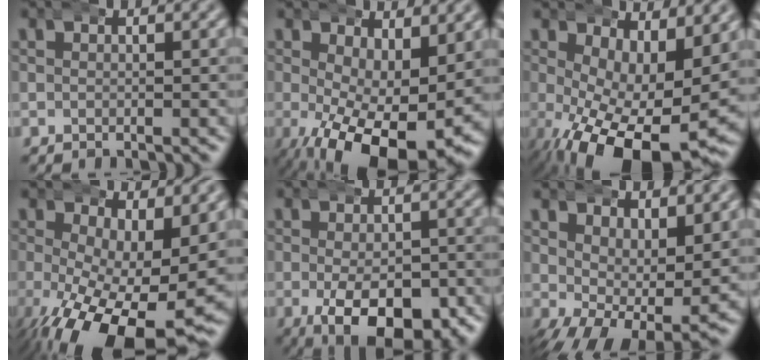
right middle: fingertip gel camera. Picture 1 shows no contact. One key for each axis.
{"total": 10.1, "fx": -4.0, "fy": 3.9, "fz": 8.4, "tx": -0.147, "ty": -0.051, "tz": -0.036}
{"total": 11.3, "fx": -3.7, "fy": 5.1, "fz": 9.4, "tx": -0.160, "ty": -0.053, "tz": -0.031}
{"total": 10.6, "fx": -3.3, "fy": 4.5, "fz": 9.0, "tx": -0.164, "ty": -0.056, "tz": -0.023}
{"total": 10.4, "fx": -4.1, "fy": 5.4, "fz": 7.9, "tx": -0.123, "ty": -0.032, "tz": -0.046}
{"total": 6.6, "fx": -0.6, "fy": 3.6, "fz": 5.4, "tx": -0.095, "ty": -0.047, "tz": 0.010}